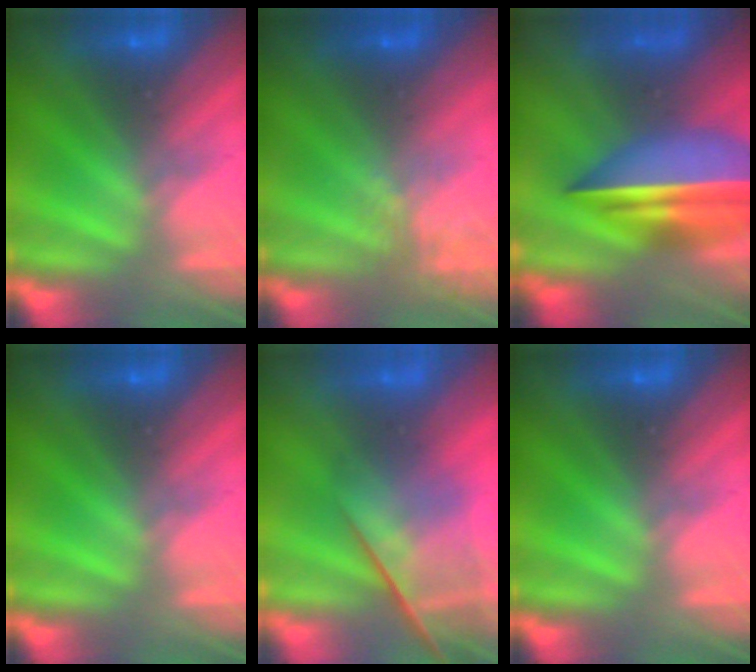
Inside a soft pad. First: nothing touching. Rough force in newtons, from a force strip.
{"total": 1.8}
{"total": 7.1}
{"total": 0.0}
{"total": 4.8}
{"total": 0.0}